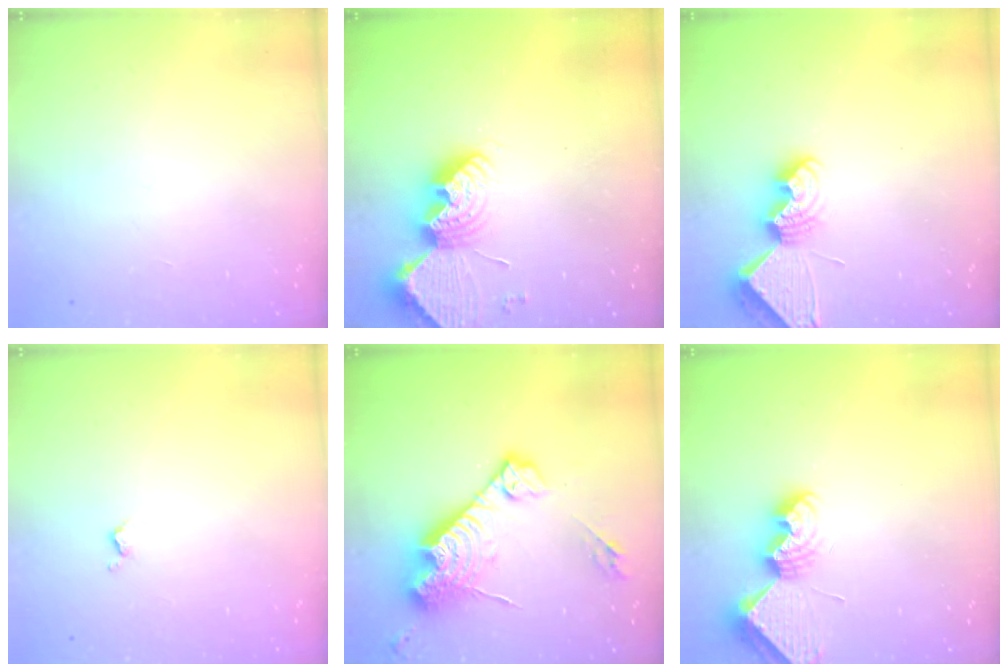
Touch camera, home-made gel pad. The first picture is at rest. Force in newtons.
{"total": 13.0, "press": 12.9, "slide": 1.2}
{"total": 8.3, "press": 8.2, "slide": 0.9}
{"total": 3.1, "press": 3.0, "slide": 0.6}
{"total": 18.8, "press": 18.8, "slide": 1.6}
{"total": 8.4, "press": 8.4, "slide": 0.4}